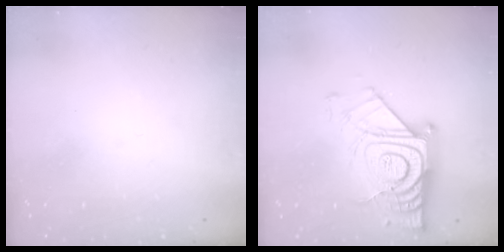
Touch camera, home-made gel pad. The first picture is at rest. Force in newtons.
{"total": 18.2, "press": 18.1, "slide": 1.4}